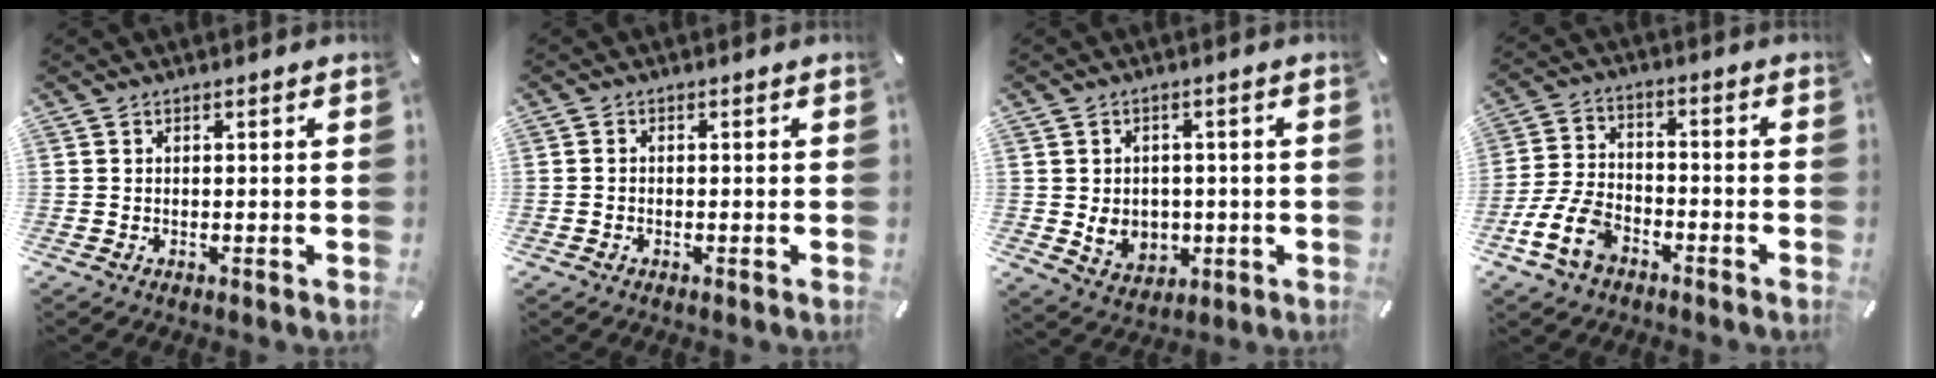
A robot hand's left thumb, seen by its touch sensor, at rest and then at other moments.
{"total": 0.8, "force": [-0.4, 0.5, 0.4], "torque": [-0.008, 0.001, -0.009]}
{"total": 6.5, "force": [-0.7, 5.8, 2.8], "torque": [-0.044, 0.002, -0.011]}
{"total": 11.2, "force": [-5.9, 7.0, 6.3], "torque": [-0.142, 0.025, -0.111]}